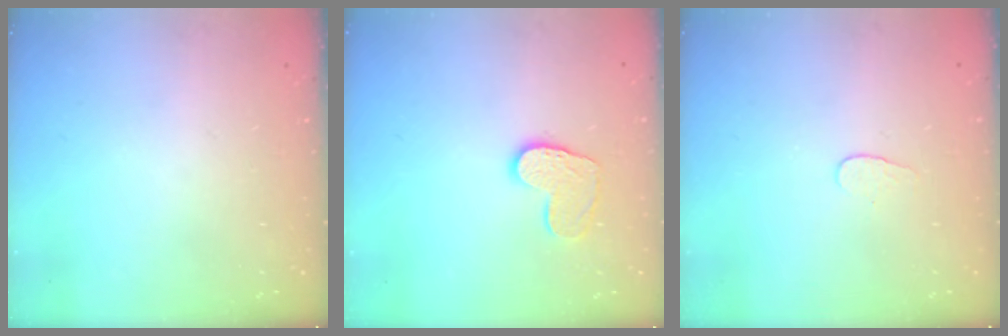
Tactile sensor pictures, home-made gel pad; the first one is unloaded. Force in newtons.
{"total": 9.5, "press": 9.5, "slide": 0.7}
{"total": 3.9, "press": 3.9, "slide": 0.4}